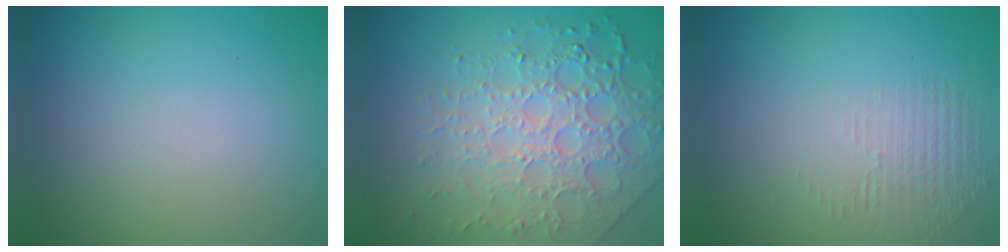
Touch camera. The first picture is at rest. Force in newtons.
{"total": 7.8, "press": 5.5, "slide": 5.5}
{"total": 1.4, "press": 0.1, "slide": 1.4}